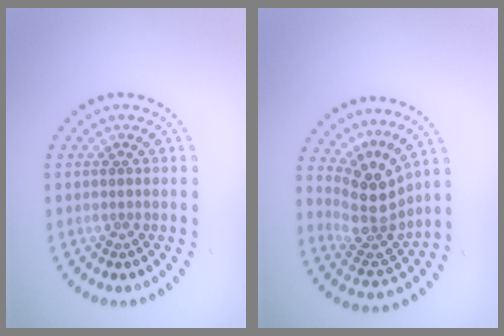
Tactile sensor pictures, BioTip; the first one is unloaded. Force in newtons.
{"total": 4.1, "press": 3.1, "slide": 2.7}